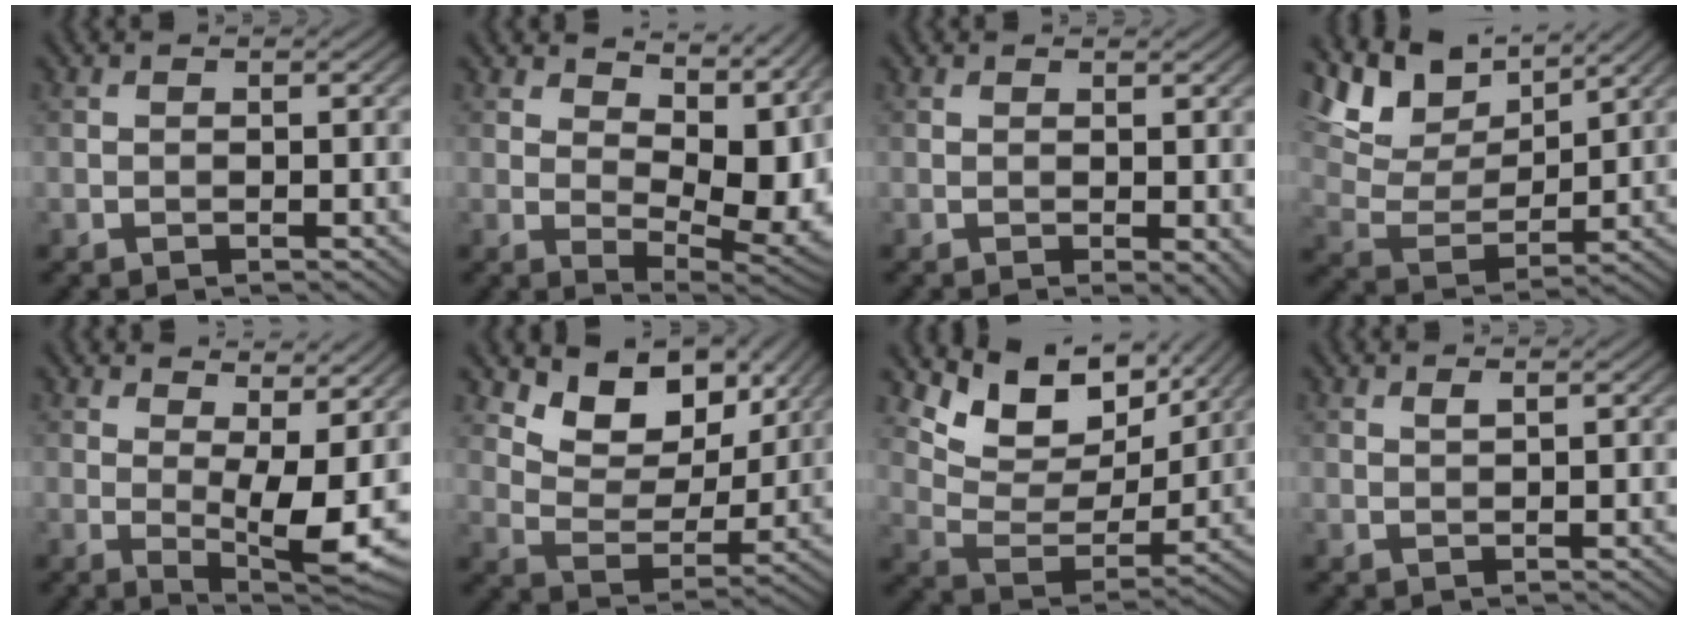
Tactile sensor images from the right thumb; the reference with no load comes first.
{"total": 10.4, "force": [5.1, 5.0, 7.6], "torque": [-0.125, -0.007, 0.087]}
{"total": 2.1, "force": [0.2, 0.5, 2.0], "torque": [-0.029, -0.005, 0.005]}
{"total": 11.2, "force": [7.7, 4.8, 6.5], "torque": [-0.162, 0.010, 0.133]}
{"total": 9.7, "force": [2.8, 3.2, 8.7], "torque": [-0.130, -0.008, 0.049]}
{"total": 9.8, "force": [6.3, 5.6, 5.0], "torque": [-0.096, -0.012, 0.104]}
{"total": 10.5, "force": [7.1, 5.4, 5.6], "torque": [-0.117, -0.007, 0.126]}
{"total": 0.8, "force": [0.6, 0.2, 0.6], "torque": [-0.014, 0.000, 0.012]}